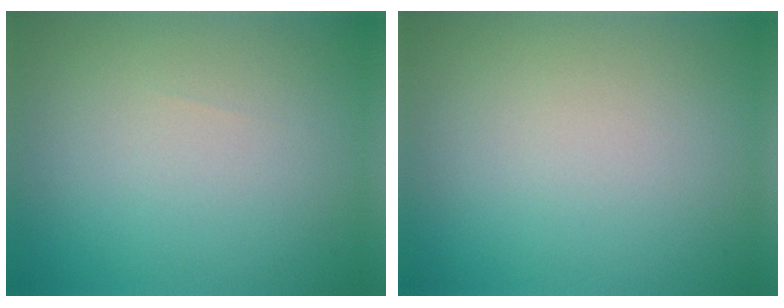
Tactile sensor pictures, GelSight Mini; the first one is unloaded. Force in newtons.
{"total": 0.0}